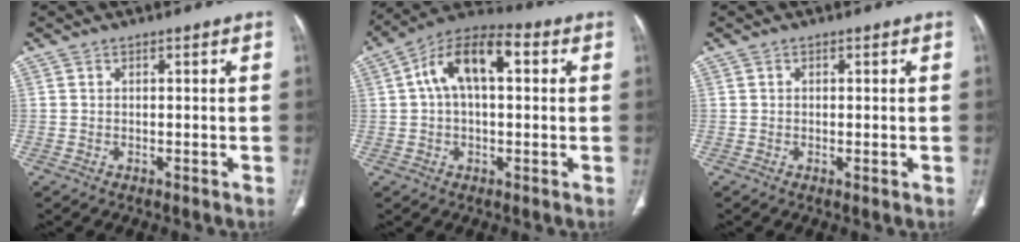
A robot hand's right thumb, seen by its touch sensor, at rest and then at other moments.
{"total": 12.1, "force": [2.9, 4.8, 10.7], "torque": [-0.205, 0.038, 0.044]}
{"total": 0.7, "force": [-0.1, 0.2, 0.7], "torque": [-0.017, -0.003, -0.003]}